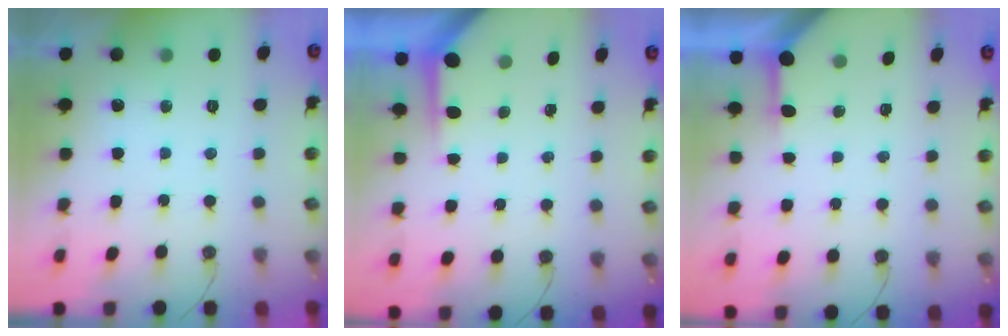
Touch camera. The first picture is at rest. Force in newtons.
{"total": 3.8, "press": 3.8, "slide": 0.4}
{"total": 3.2, "press": 3.2, "slide": 0.4}